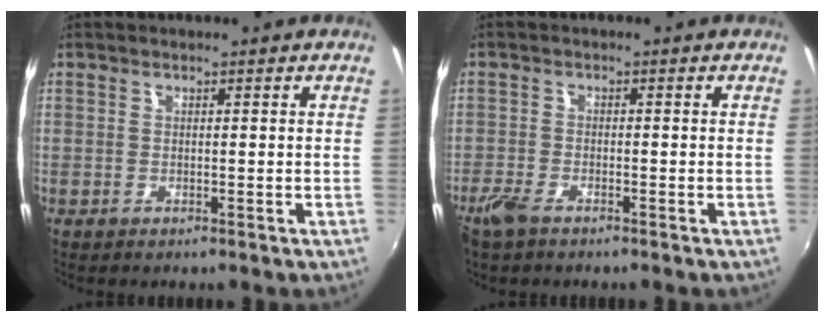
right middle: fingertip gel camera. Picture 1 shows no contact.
{"total": 3.6, "force": [-2.7, 1.2, 2.0], "torque": [-0.055, -0.008, -0.056]}